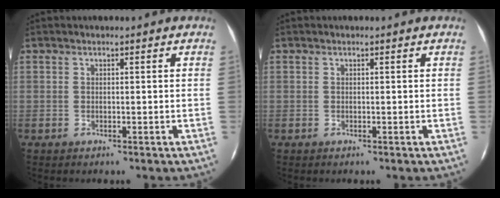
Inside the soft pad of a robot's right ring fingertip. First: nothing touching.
{"total": 0.0}